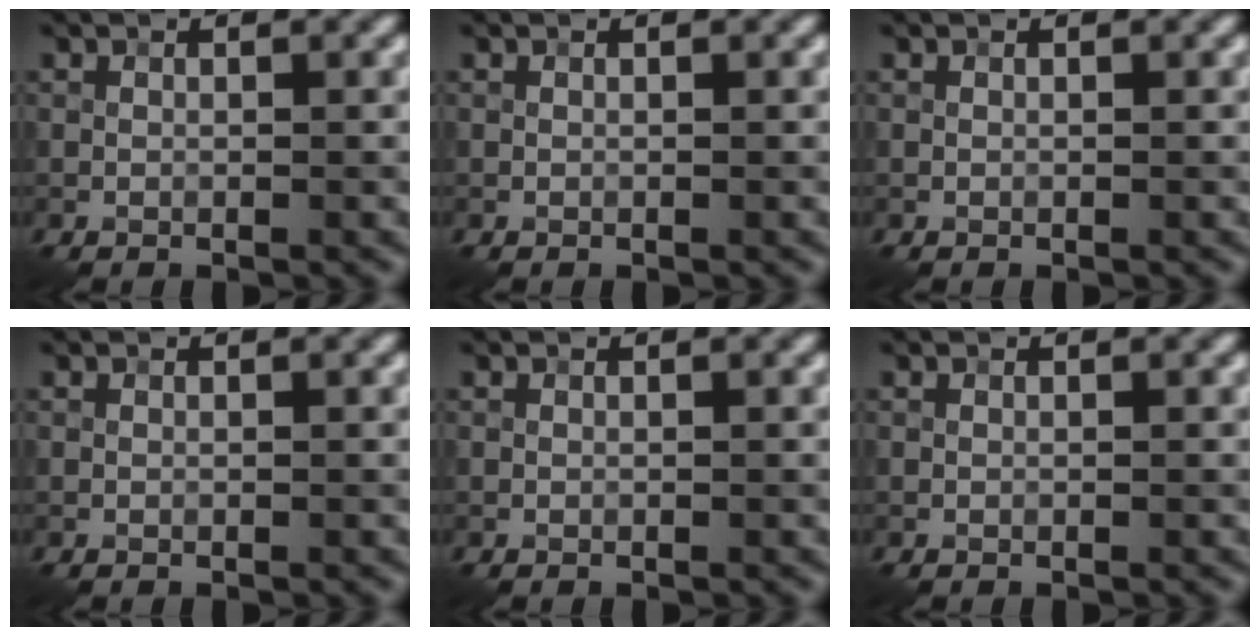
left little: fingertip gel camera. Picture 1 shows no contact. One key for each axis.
{"total": 0.0}
{"total": 0.0}
{"total": 0.0}
{"total": 0.0}
{"total": 0.0}